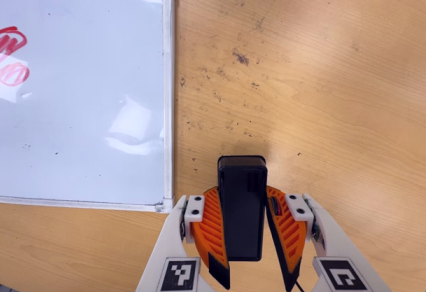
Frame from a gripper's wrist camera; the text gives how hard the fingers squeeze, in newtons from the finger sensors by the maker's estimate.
{"total": 9.1, "left": 7.6, "right": 10.7}